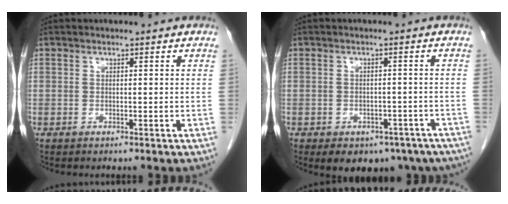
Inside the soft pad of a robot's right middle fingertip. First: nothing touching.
{"total": 12.3, "force": [-8.0, 7.7, 5.3], "torque": [-0.080, 0.001, -0.087]}